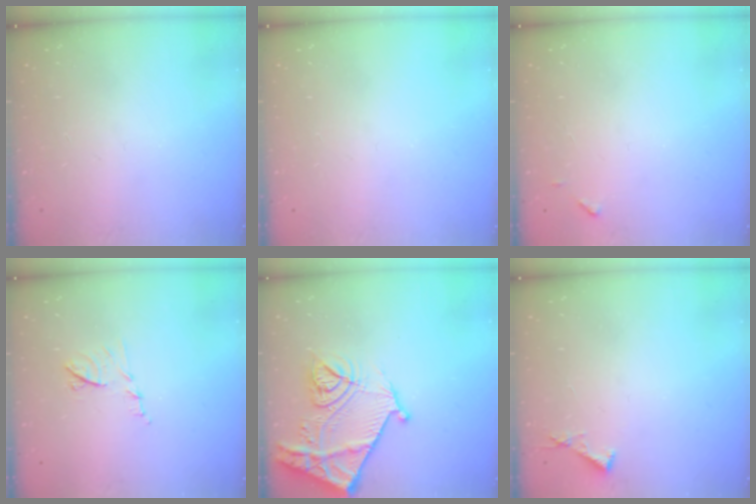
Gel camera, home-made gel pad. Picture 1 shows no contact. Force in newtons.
{"total": 0.0}
{"total": 4.6, "press": 4.6, "slide": 0.3}
{"total": 7.4, "press": 7.4, "slide": 0.4}
{"total": 18.3, "press": 18.2, "slide": 2.0}
{"total": 3.6, "press": 3.6, "slide": 0.3}